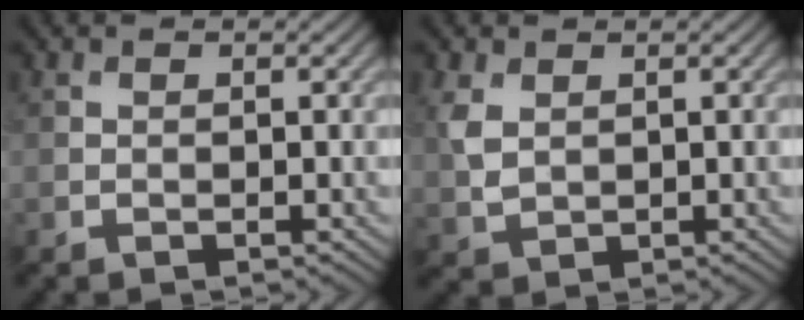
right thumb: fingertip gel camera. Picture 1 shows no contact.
{"total": 3.3, "force": [1.0, 2.3, 2.1], "torque": [-0.065, -0.001, 0.024]}